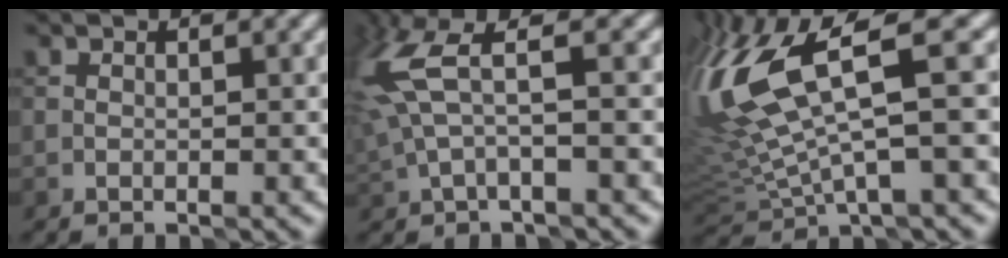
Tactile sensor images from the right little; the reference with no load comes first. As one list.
[{"total": 4.5, "force": [1.6, 1.2, 4.0], "torque": [-0.107, 0.005, 0.033]}, {"total": 10.7, "force": [3.5, 3.0, 9.7], "torque": [-0.225, 0.007, 0.069]}]